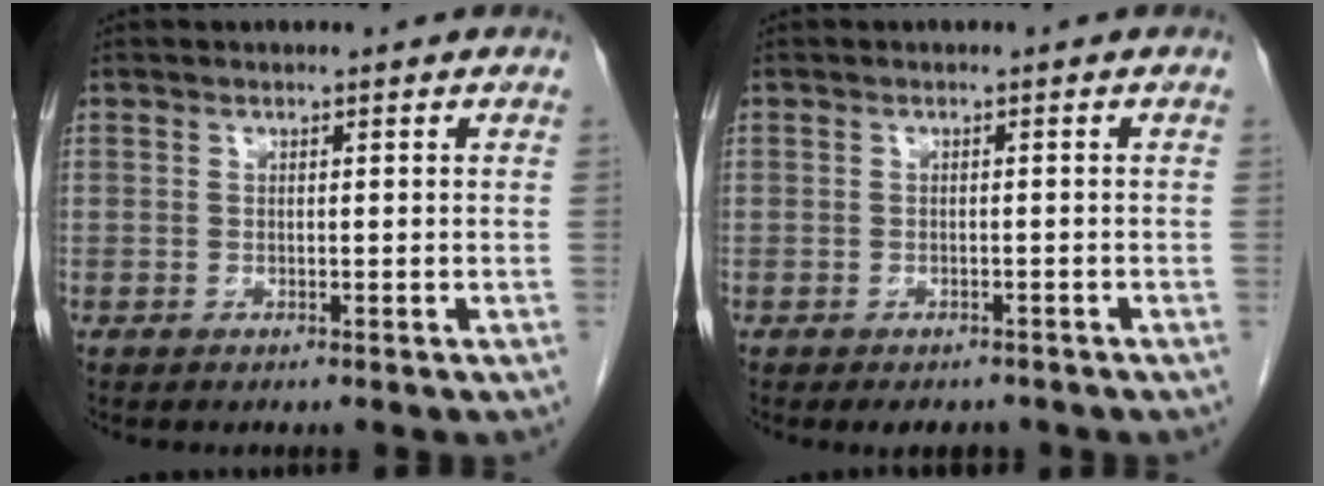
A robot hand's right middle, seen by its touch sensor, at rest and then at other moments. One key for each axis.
{"total": 3.1, "fx": -2.6, "fy": 1.5, "fz": 0.8, "tx": -0.007, "ty": -0.001, "tz": -0.032}